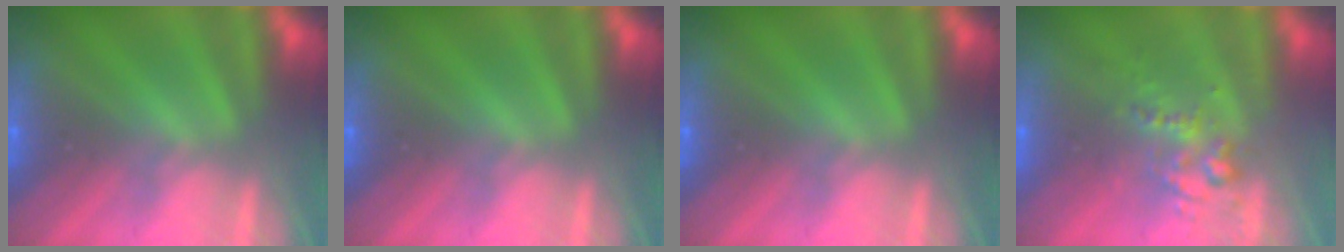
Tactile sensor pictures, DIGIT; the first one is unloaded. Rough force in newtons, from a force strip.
{"total": 0.0}
{"total": 0.0}
{"total": 2.7}